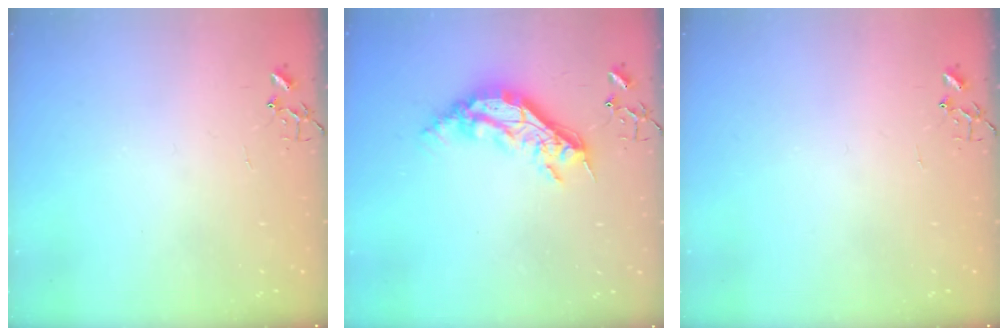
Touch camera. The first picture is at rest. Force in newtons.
{"total": 17.2, "press": 17.2, "slide": 0.3}
{"total": 0.0}